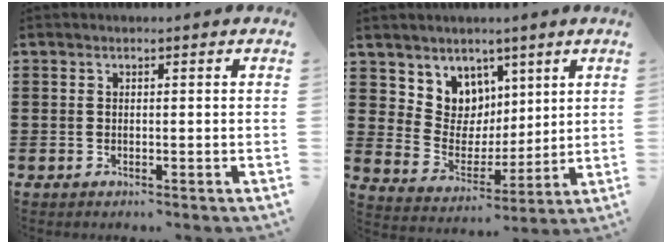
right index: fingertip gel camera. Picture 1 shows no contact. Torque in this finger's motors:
{"motor_torque": [-0.03, 0.17, 0.05, 0.00]}